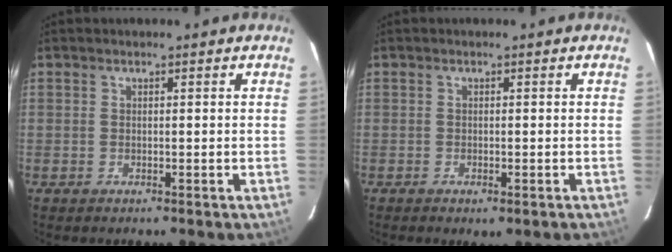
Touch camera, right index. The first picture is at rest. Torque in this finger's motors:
{"motor_torque": [1.12, -1.02, 0.46, 0.09]}